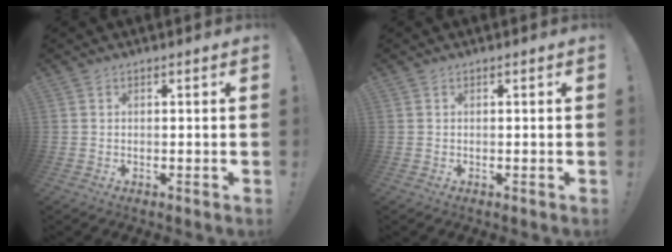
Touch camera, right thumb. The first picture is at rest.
{"total": 0.0}